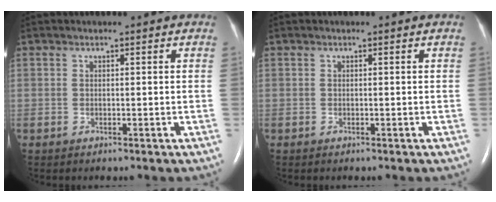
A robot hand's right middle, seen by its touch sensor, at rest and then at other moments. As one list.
[{"total": 0.0}]